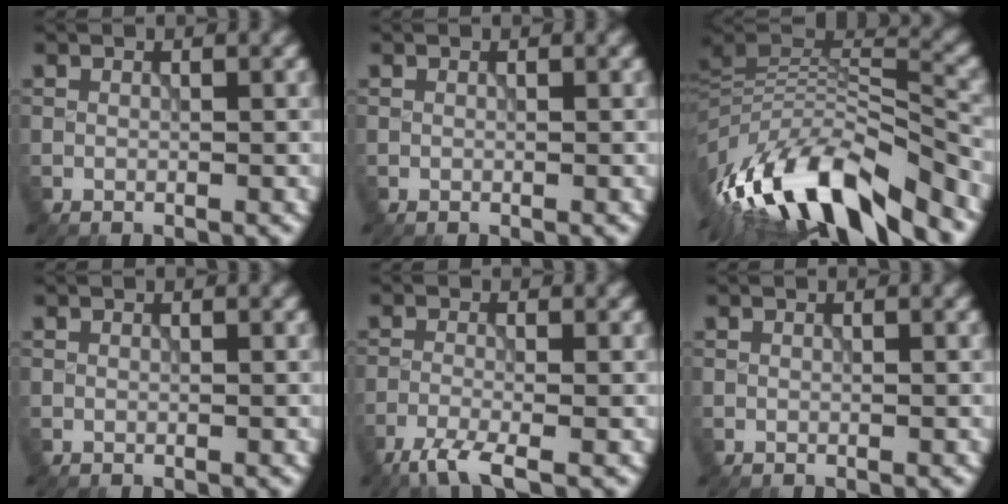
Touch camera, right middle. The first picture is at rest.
{"total": 0.0}
{"total": 13.4, "force": [-7.9, 4.2, 10.1], "torque": [-0.190, 0.019, -0.135]}
{"total": 0.0}
{"total": 3.5, "force": [-2.5, 0.7, 2.4], "torque": [-0.048, -0.006, -0.062]}
{"total": 0.0}